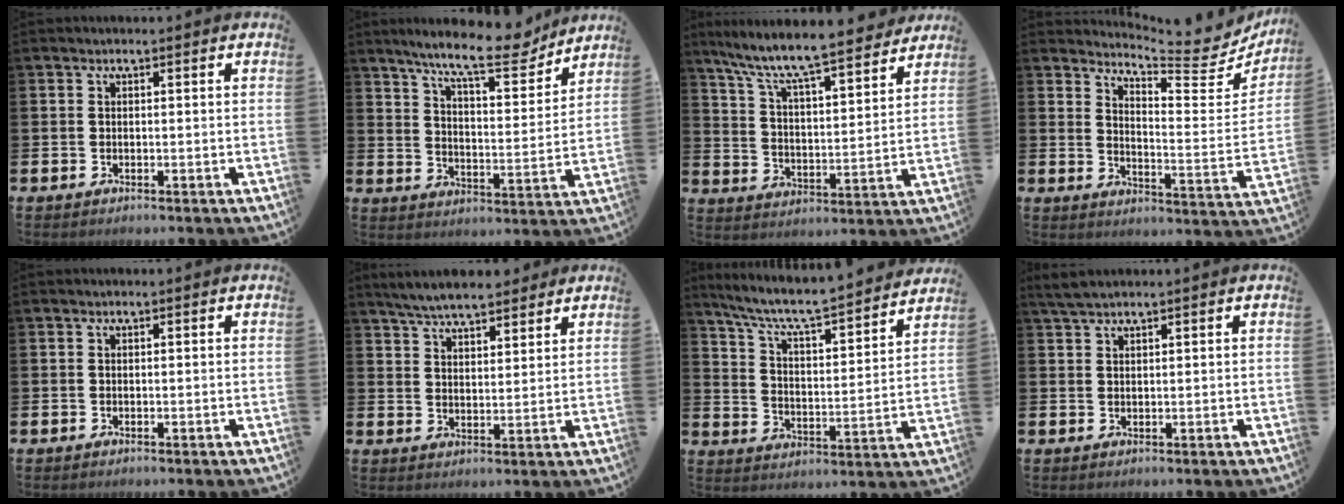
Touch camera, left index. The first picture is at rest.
{"total": 11.2, "force": [9.7, 2.1, 5.3], "torque": [-0.109, -0.052, 0.164]}
{"total": 9.1, "force": [8.5, 0.9, 3.2], "torque": [-0.097, -0.066, 0.144]}
{"total": 6.5, "force": [6.2, 0.8, 2.1], "torque": [-0.044, -0.057, 0.100]}
{"total": 0.0}
{"total": 6.0, "force": [5.7, 1.1, 1.4], "torque": [-0.043, -0.020, 0.104]}
{"total": 7.2, "force": [6.6, 0.7, 2.7], "torque": [-0.087, -0.052, 0.109]}
{"total": 2.2, "force": [1.9, 0.4, 1.1], "torque": [-0.025, 0.005, 0.036]}